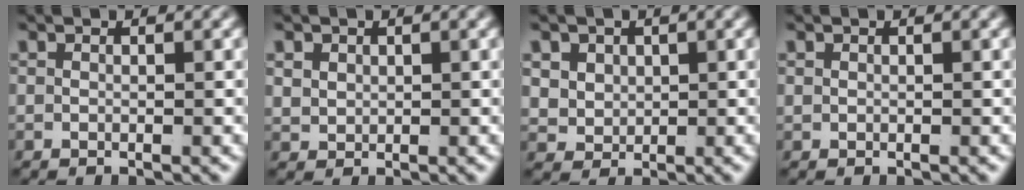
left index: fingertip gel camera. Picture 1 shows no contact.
{"total": 1.5, "force": [0.8, 1.1, 0.7], "torque": [-0.022, -0.012, 0.029]}
{"total": 3.6, "force": [1.0, 3.2, 1.4], "torque": [-0.046, -0.020, 0.033]}
{"total": 0.0}